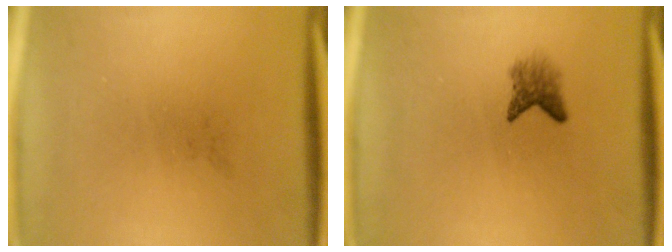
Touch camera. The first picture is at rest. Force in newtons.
{"total": 2.3}